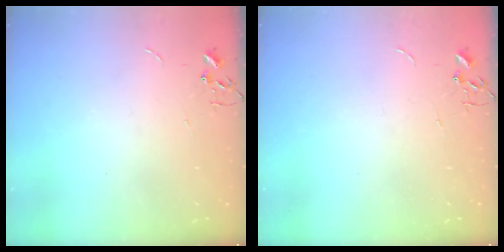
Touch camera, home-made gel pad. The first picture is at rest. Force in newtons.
{"total": 0.0}